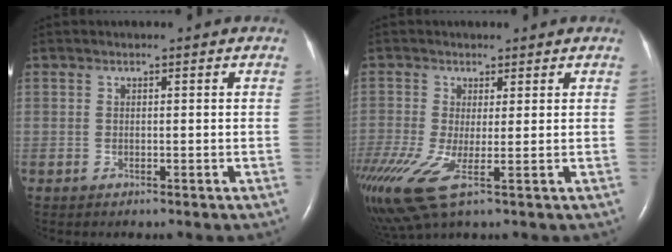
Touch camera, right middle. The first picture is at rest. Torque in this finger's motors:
{"motor_torque": [0.67, -0.44, 0.79, 0.21]}